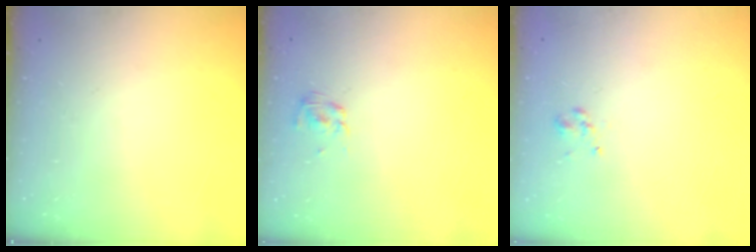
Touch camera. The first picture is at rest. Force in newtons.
{"total": 2.7, "press": 2.4, "slide": 1.2}
{"total": 1.0, "press": 0.8, "slide": 0.6}